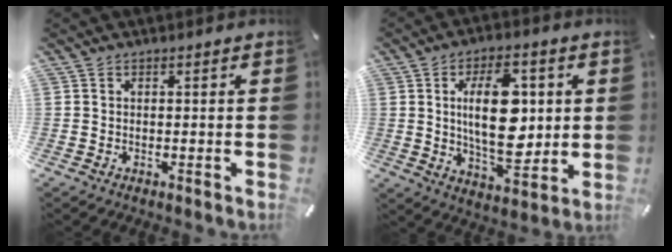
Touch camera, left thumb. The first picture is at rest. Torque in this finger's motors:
{"motor_torque": [0.23, 1.14, 1.70, -1.08, 0.50]}